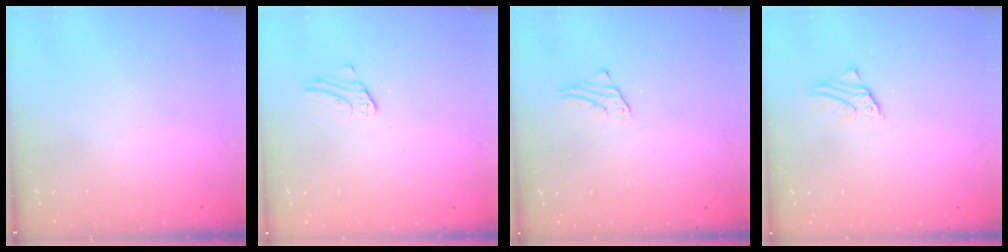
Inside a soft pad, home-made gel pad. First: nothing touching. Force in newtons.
{"total": 2.7, "press": 2.7, "slide": 0.3}
{"total": 1.2, "press": 1.2, "slide": 0.1}
{"total": 1.3, "press": 1.3, "slide": 0.0}